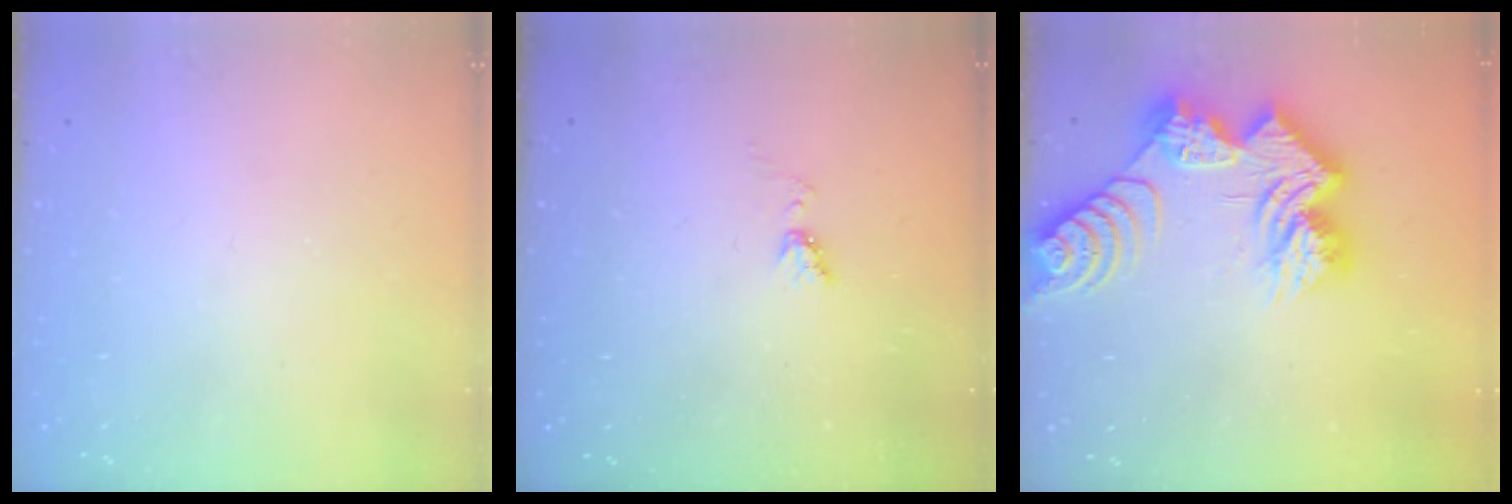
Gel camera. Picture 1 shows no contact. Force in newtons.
{"total": 4.0, "press": 3.9, "slide": 0.5}
{"total": 19.6, "press": 19.6, "slide": 1.4}